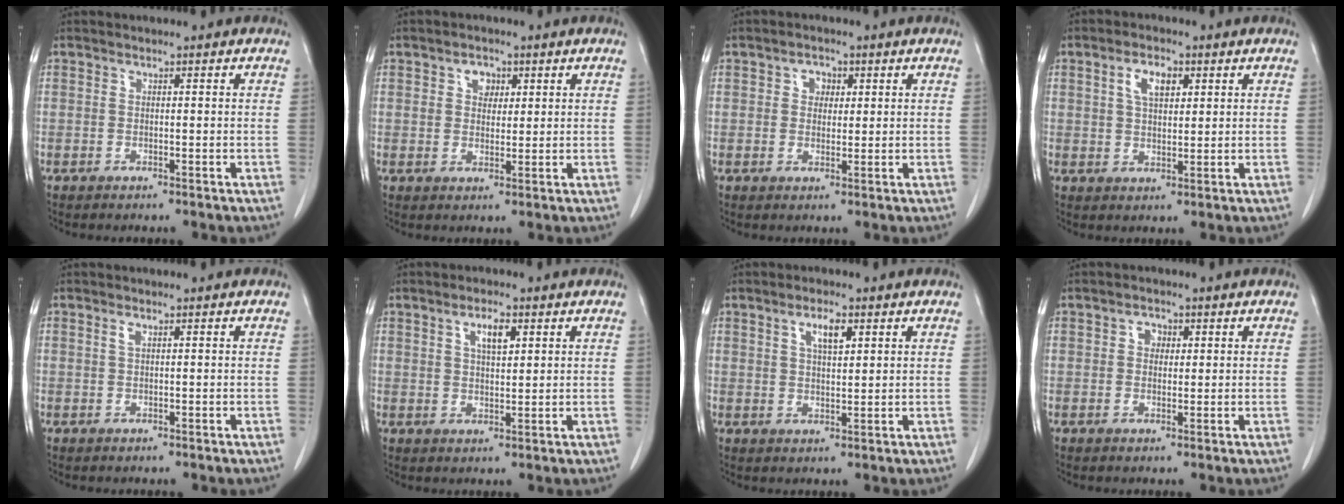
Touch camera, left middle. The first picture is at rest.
{"total": 3.0, "force": [1.4, 2.2, 1.5], "torque": [-0.026, 0.004, 0.022]}
{"total": 2.5, "force": [0.9, 1.9, 1.4], "torque": [-0.022, 0.004, 0.014]}
{"total": 4.5, "force": [1.9, 2.3, 3.4], "torque": [-0.066, 0.008, 0.034]}
{"total": 0.6, "force": [0.3, 0.2, 0.5], "torque": [-0.013, -0.001, 0.005]}
{"total": 3.9, "force": [1.8, 1.2, 3.2], "torque": [-0.058, -0.001, 0.031]}
{"total": 3.9, "force": [1.9, 1.1, 3.2], "torque": [-0.059, 0.000, 0.033]}
{"total": 2.0, "force": [0.6, 1.5, 1.2], "torque": [-0.019, 0.002, 0.008]}